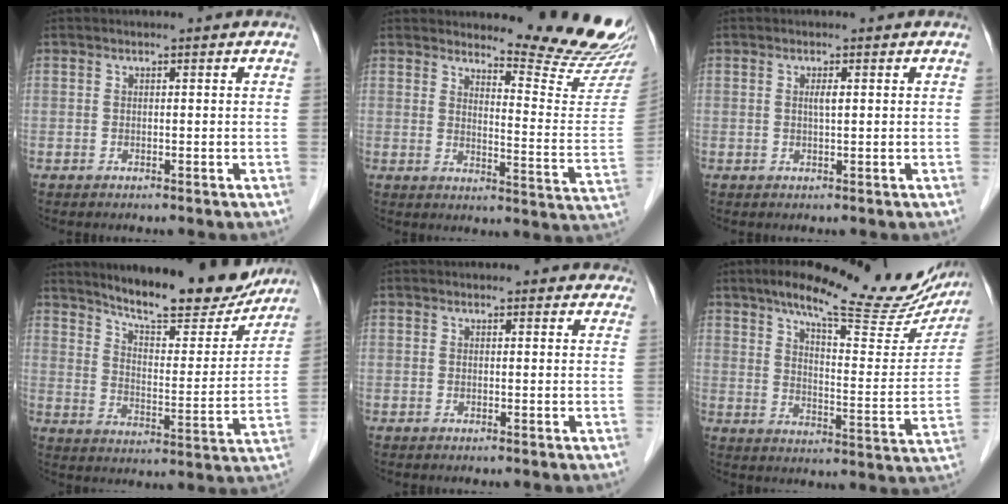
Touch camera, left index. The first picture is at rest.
{"total": 14.2, "force": [13.8, -1.0, 3.1], "torque": [-0.040, -0.121, 0.157]}
{"total": 1.1, "force": [0.4, 0.1, 1.1], "torque": [-0.024, 0.000, 0.006]}
{"total": 18.5, "force": [16.4, 3.3, 8.0], "torque": [-0.115, -0.026, 0.229]}
{"total": 3.9, "force": [3.6, 1.5, 0.4], "torque": [0.008, 0.002, 0.026]}
{"total": 23.4, "force": [18.1, 5.1, 13.9], "torque": [-0.189, 0.002, 0.235]}